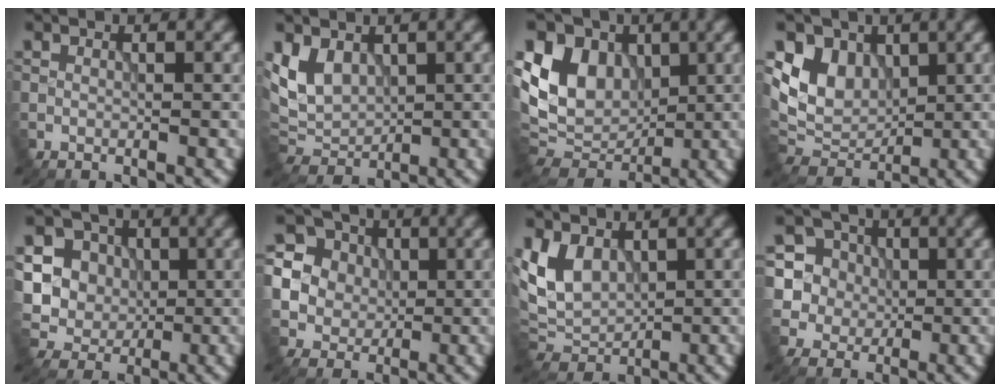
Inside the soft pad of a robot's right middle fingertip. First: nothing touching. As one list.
[{"total": 4.5, "force": [1.6, 3.1, 2.8], "torque": [-0.060, -0.009, 0.030]}, {"total": 10.4, "force": [2.0, 8.2, 6.2], "torque": [-0.126, 0.014, 0.027]}, {"total": 5.3, "force": [1.9, 4.2, 2.5], "torque": [-0.046, -0.010, 0.031]}, {"total": 10.4, "force": [1.5, 9.5, 4.1], "torque": [-0.111, 0.022, 0.013]}, {"total": 10.6, "force": [1.9, 9.7, 3.7], "torque": [-0.119, 0.030, 0.034]}, {"total": 5.4, "force": [1.5, 3.9, 3.5], "torque": [-0.074, -0.007, 0.023]}, {"total": 9.1, "force": [2.3, 8.5, 2.5], "torque": [-0.083, 0.031, 0.036]}]